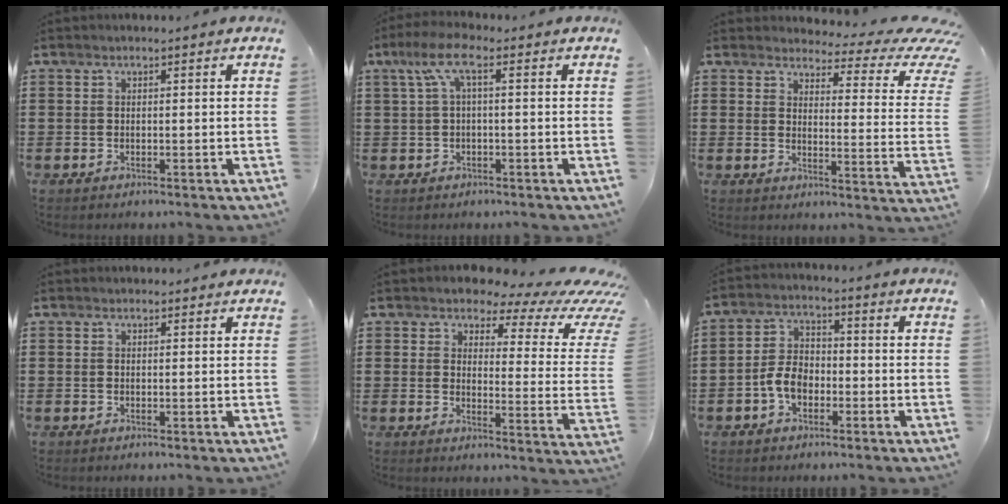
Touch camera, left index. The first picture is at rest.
{"total": 5.5, "force": [0.7, 1.6, 5.2], "torque": [-0.111, 0.007, 0.007]}
{"total": 5.0, "force": [3.7, 1.4, 3.1], "torque": [-0.053, -0.030, 0.055]}
{"total": 0.7, "force": [0.6, 0.4, 0.1], "torque": [-0.004, 0.002, 0.012]}
{"total": 5.8, "force": [4.5, 2.2, 2.9], "torque": [-0.058, -0.032, 0.071]}
{"total": 5.3, "force": [-1.9, 3.4, 3.6], "torque": [-0.093, 0.002, -0.045]}